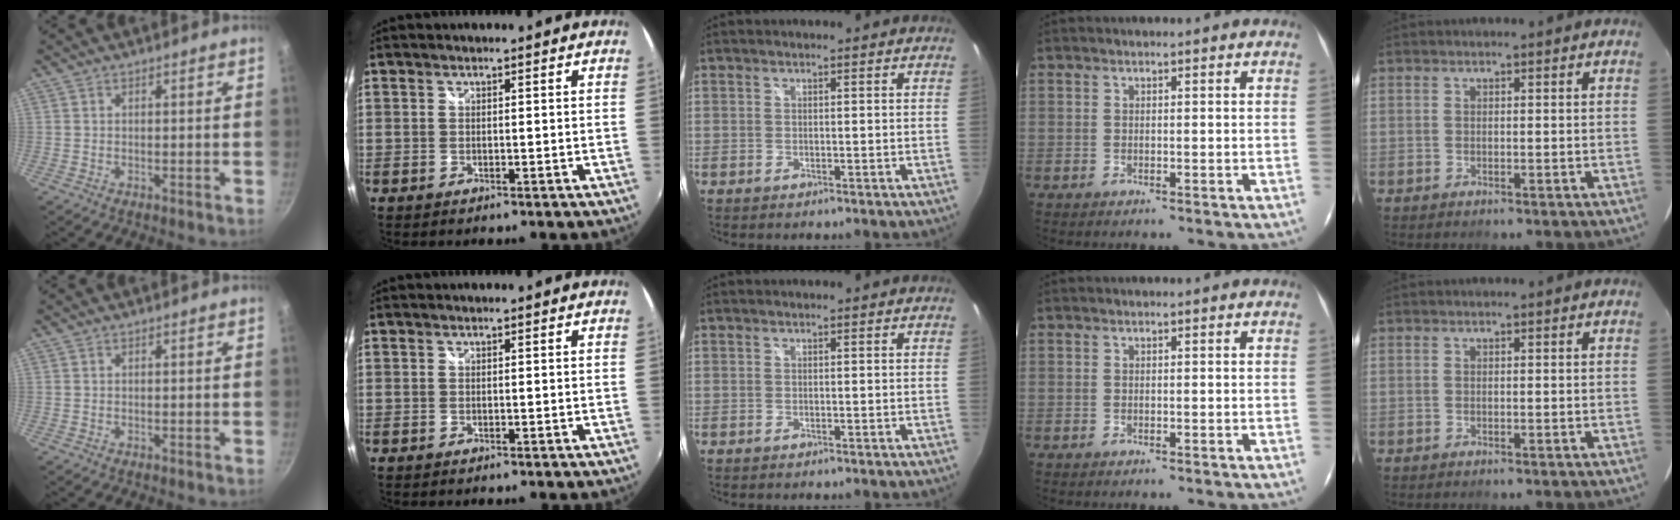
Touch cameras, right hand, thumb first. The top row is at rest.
{}